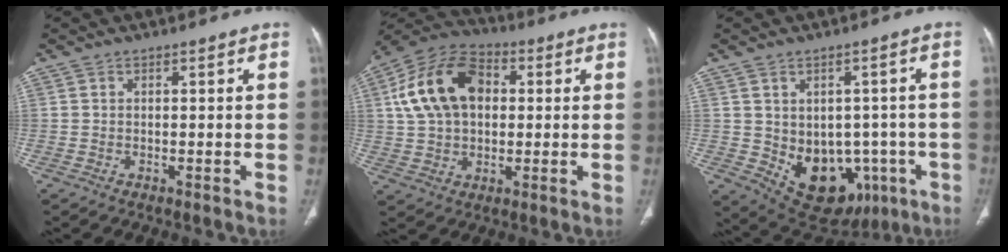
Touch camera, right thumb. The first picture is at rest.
{"total": 16.5, "force": [3.1, 11.2, 11.8], "torque": [-0.201, 0.022, 0.048]}
{"total": 14.9, "force": [-4.4, 10.8, 9.3], "torque": [-0.089, 0.015, -0.034]}